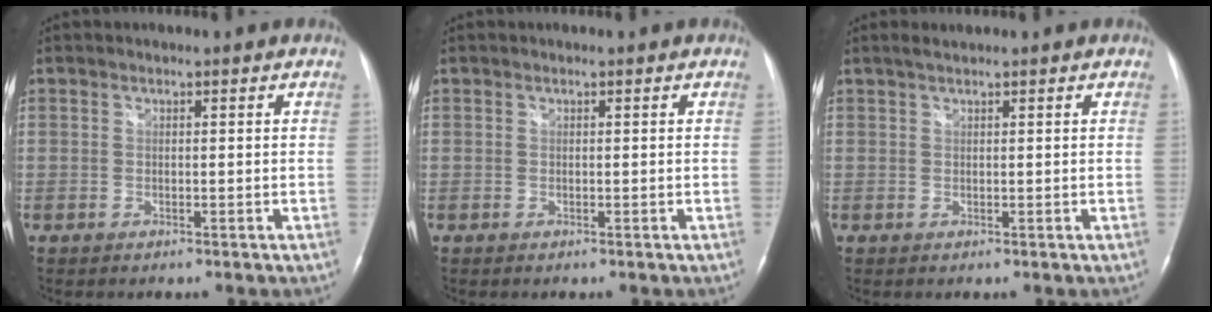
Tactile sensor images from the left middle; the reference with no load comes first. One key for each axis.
{"total": 0.0}
{"total": 1.0, "fx": 0.9, "fy": 0.0, "fz": 0.4, "tx": -0.011, "ty": 0.007, "tz": 0.020}